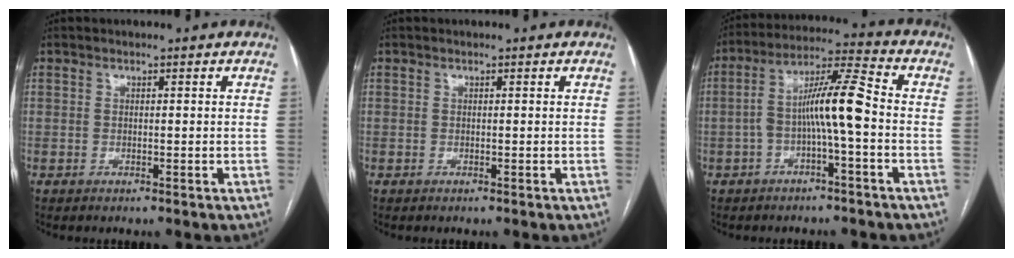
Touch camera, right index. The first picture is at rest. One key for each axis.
{"total": 0.0}
{"total": 9.4, "fx": -1.8, "fy": 0.7, "fz": 9.2, "tx": -0.169, "ty": 0.032, "tz": -0.034}